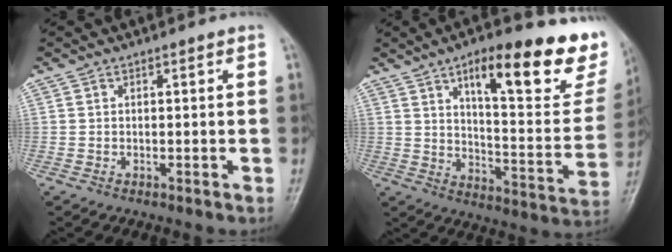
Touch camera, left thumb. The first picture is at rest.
{"total": 24.3, "force": [14.9, 7.8, 17.6], "torque": [-0.189, -0.060, 0.212]}